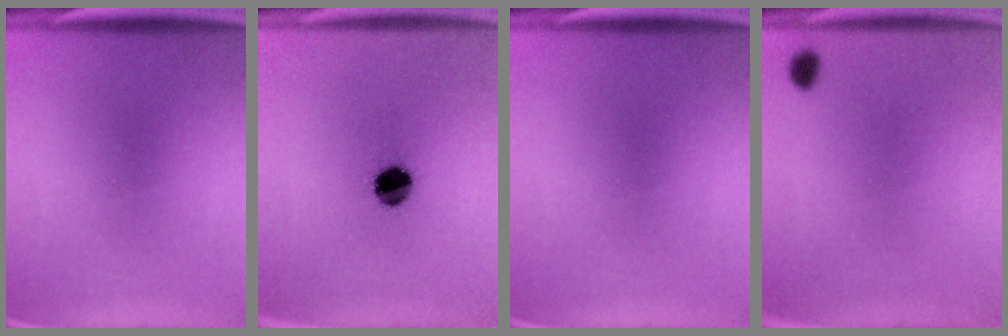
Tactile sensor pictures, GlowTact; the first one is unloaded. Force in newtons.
{"total": 7.9}
{"total": 0.0}
{"total": 2.9}